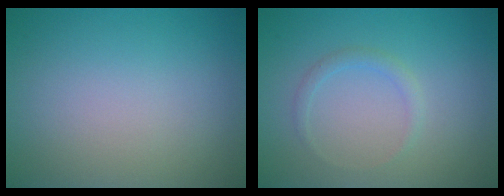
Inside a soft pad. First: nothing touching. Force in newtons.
{"total": 1.1, "press": 1.1, "slide": 0.1}